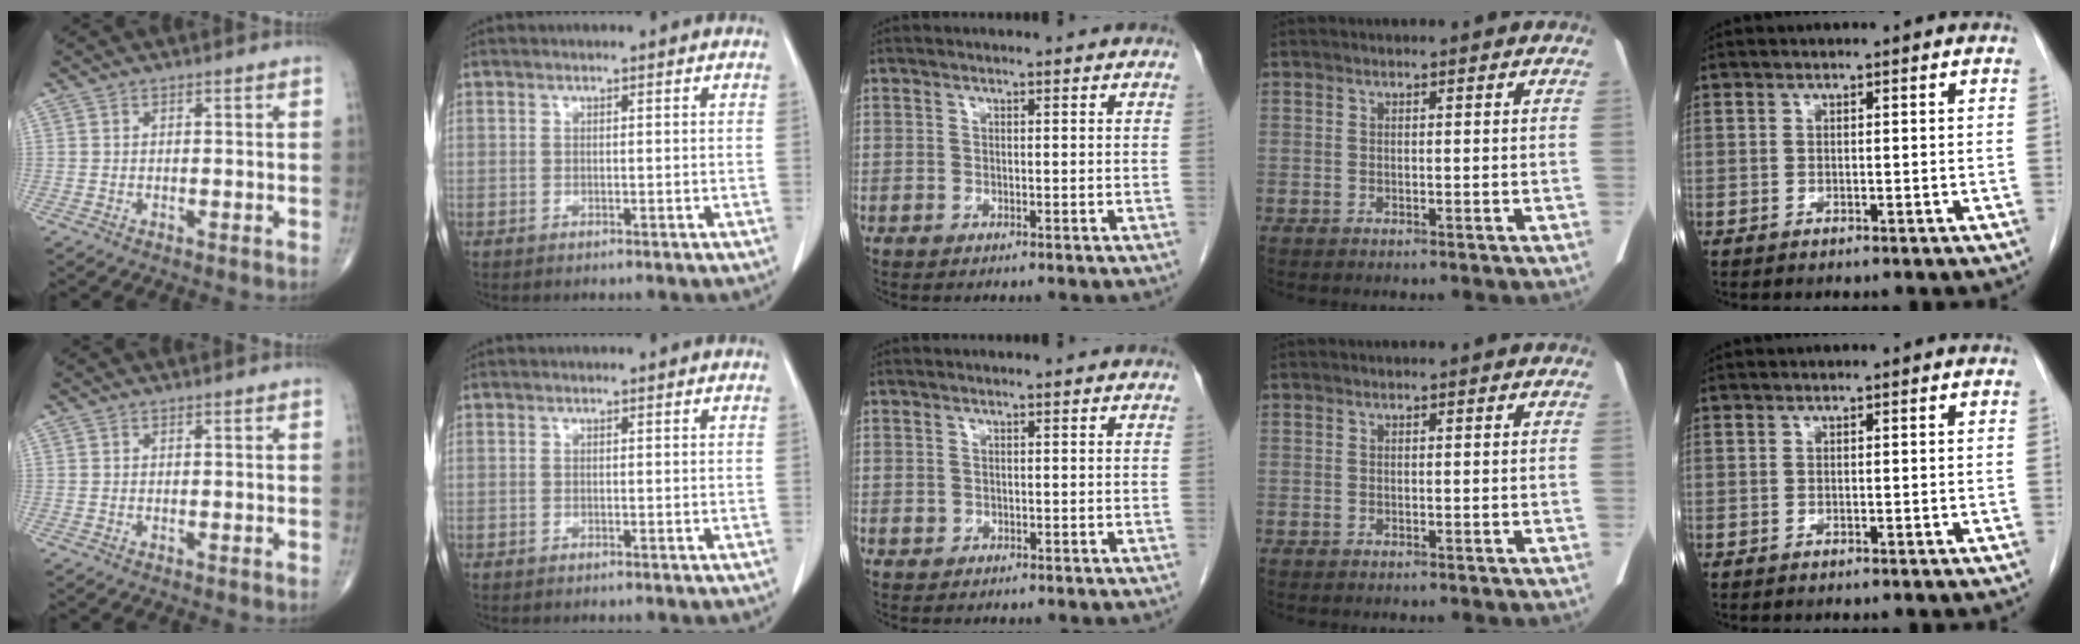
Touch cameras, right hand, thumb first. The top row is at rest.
{"middle": {"total": 0.5, "force": [0.0, 0.5, 0.1], "torque": [-0.001, 0.002, 0.001]}}